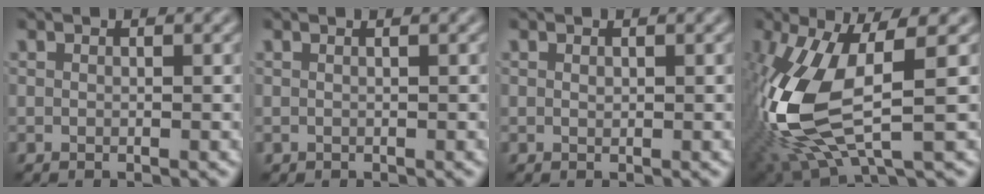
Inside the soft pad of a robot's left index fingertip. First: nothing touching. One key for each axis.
{"total": 0.5, "fx": 0.2, "fy": 0.3, "fz": 0.4, "tx": 0.000, "ty": 0.002, "tz": -0.004}
{"total": 0.0}
{"total": 12.1, "fx": -0.8, "fy": 4.6, "fz": 11.1, "tx": -0.264, "ty": -0.022, "tz": -0.012}